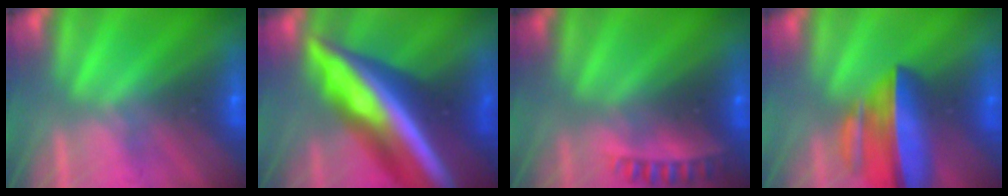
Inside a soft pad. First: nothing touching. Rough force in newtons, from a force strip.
{"total": 8.3}
{"total": 2.5}
{"total": 6.7}